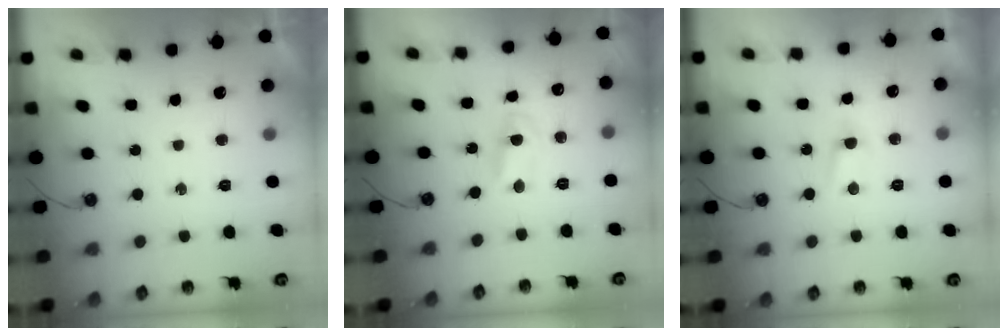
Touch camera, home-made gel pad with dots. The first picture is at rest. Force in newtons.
{"total": 2.3, "press": 2.3, "slide": 0.3}
{"total": 3.0, "press": 3.0, "slide": 0.3}